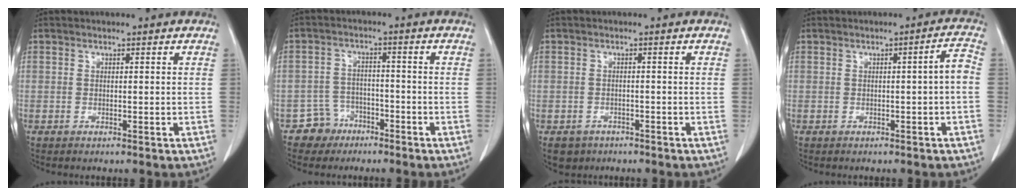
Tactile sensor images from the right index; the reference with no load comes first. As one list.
[{"total": 4.7, "force": [-3.1, 3.5, -0.2], "torque": [0.012, 0.013, -0.053]}, {"total": 3.4, "force": [-2.2, 2.5, 0.5], "torque": [-0.007, 0.004, -0.032]}, {"total": 2.8, "force": [-0.5, 0.0, 2.7], "torque": [-0.034, 0.005, -0.007]}]